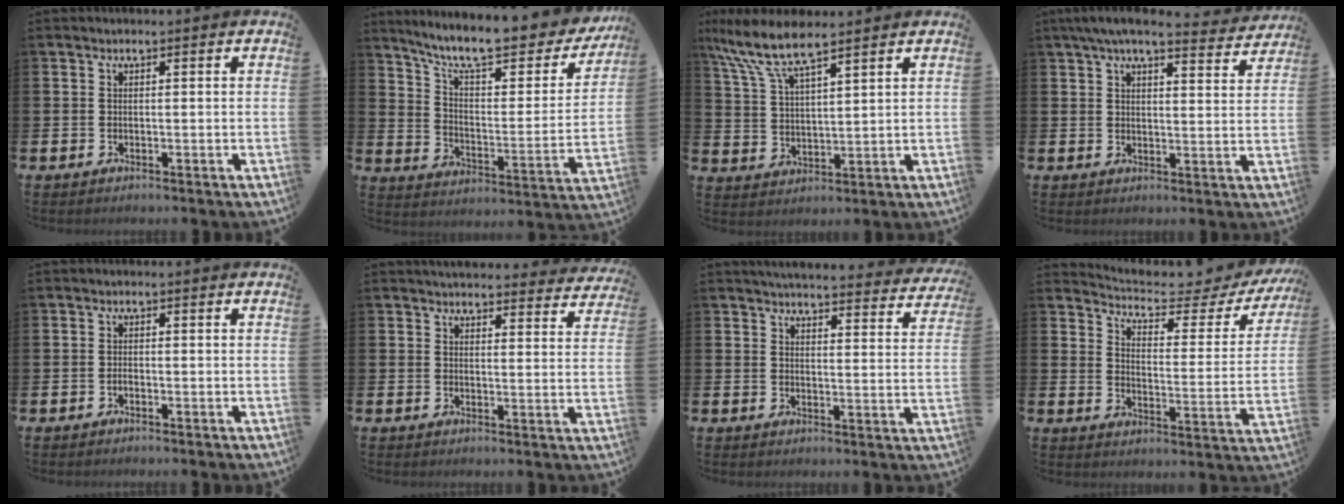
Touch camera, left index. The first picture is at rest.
{"total": 10.4, "force": [8.9, 2.3, 4.9], "torque": [-0.122, -0.062, 0.148]}
{"total": 8.2, "force": [6.8, 1.6, 4.3], "torque": [-0.112, -0.021, 0.122]}
{"total": 5.9, "force": [5.3, 1.0, 2.4], "torque": [-0.054, -0.023, 0.093]}
{"total": 0.7, "force": [-0.5, 0.3, 0.4], "torque": [-0.015, 0.001, -0.008]}
{"total": 4.4, "force": [4.3, 0.8, 0.5], "torque": [-0.011, -0.028, 0.077]}
{"total": 4.8, "force": [4.7, 0.5, 0.8], "torque": [-0.020, -0.036, 0.080]}
{"total": 5.3, "force": [4.9, 1.1, 1.7], "torque": [-0.055, -0.041, 0.075]}